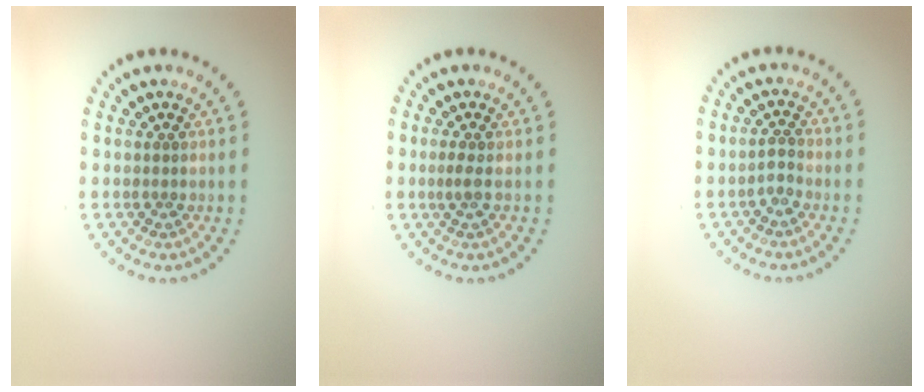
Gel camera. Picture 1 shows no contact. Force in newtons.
{"total": 0.9, "press": 0.7, "slide": 0.5}
{"total": 1.0, "press": 0.9, "slide": 0.6}